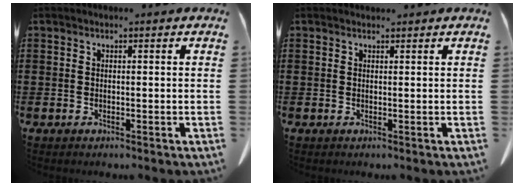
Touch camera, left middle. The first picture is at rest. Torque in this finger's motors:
{"motor_torque": [-0.13, 0.09, -0.15, -0.02]}